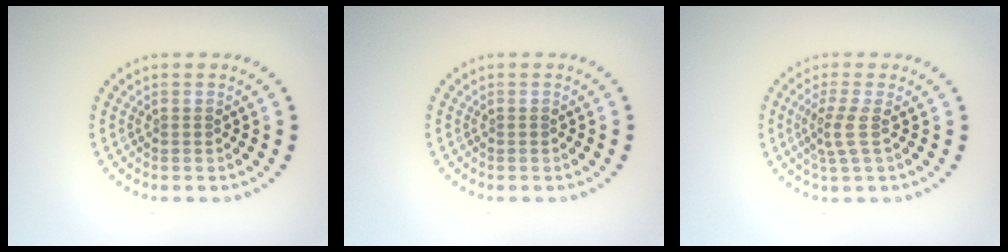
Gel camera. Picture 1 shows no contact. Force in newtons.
{"total": 0.0}
{"total": 2.2, "press": 1.7, "slide": 1.4}